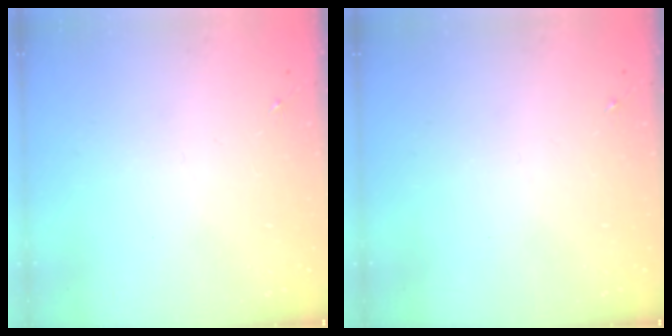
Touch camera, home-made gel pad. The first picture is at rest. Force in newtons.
{"total": 0.0}